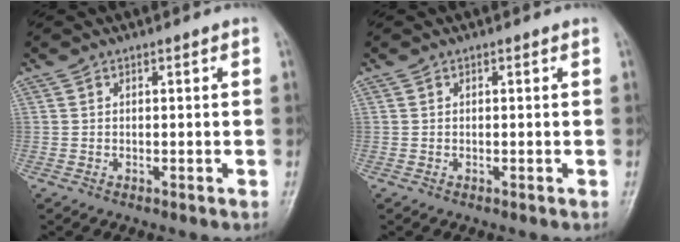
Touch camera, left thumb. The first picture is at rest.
{"total": 0.0}